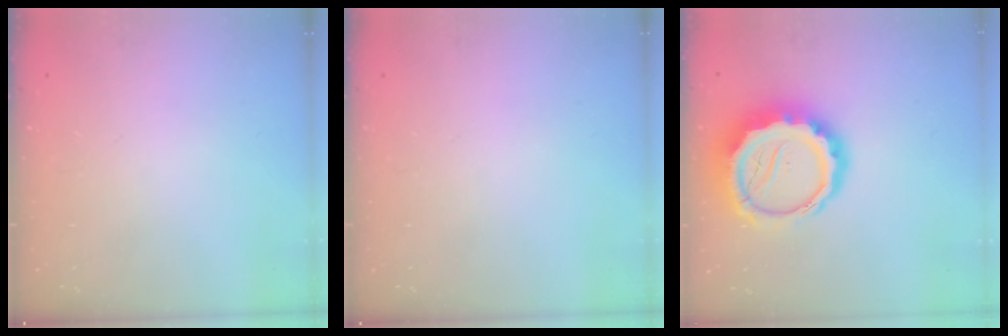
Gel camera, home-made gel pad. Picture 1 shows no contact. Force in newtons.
{"total": 0.0}
{"total": 14.7, "press": 14.4, "slide": 3.1}